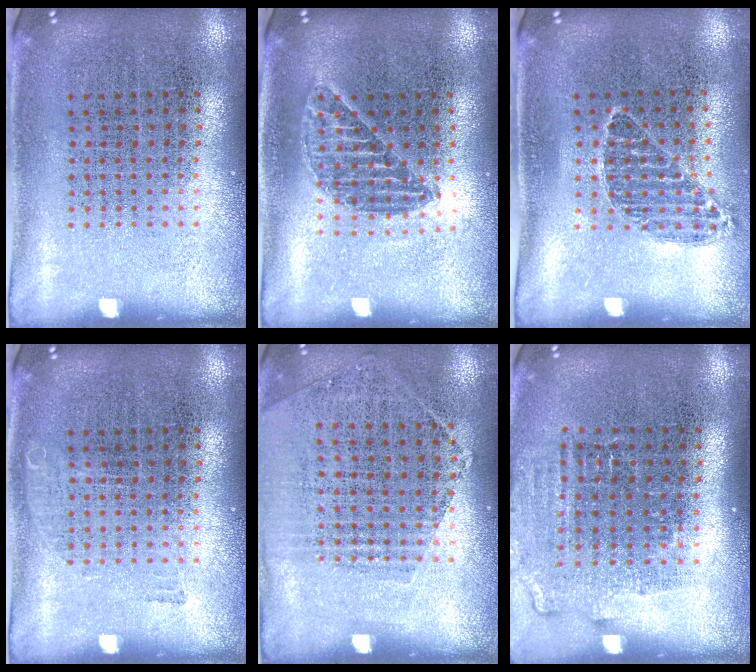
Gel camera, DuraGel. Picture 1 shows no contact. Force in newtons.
{"total": 1.2, "press": 1.1, "slide": 0.4}
{"total": 0.9, "press": 0.7, "slide": 0.5}
{"total": 0.5, "press": 0.5, "slide": 0.1}
{"total": 1.2, "press": 1.0, "slide": 0.6}
{"total": 1.3, "press": 1.1, "slide": 0.6}